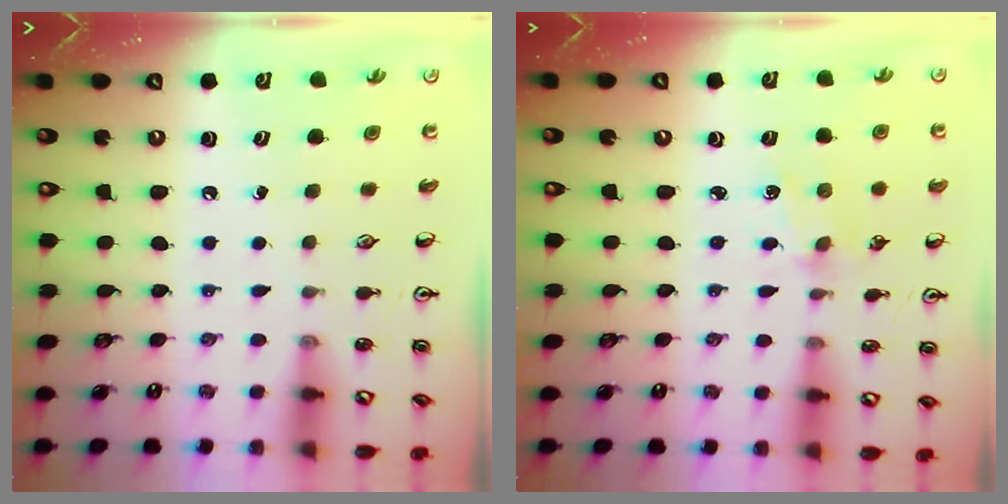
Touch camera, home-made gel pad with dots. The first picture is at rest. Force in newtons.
{"total": 1.8, "press": 1.8, "slide": 0.4}